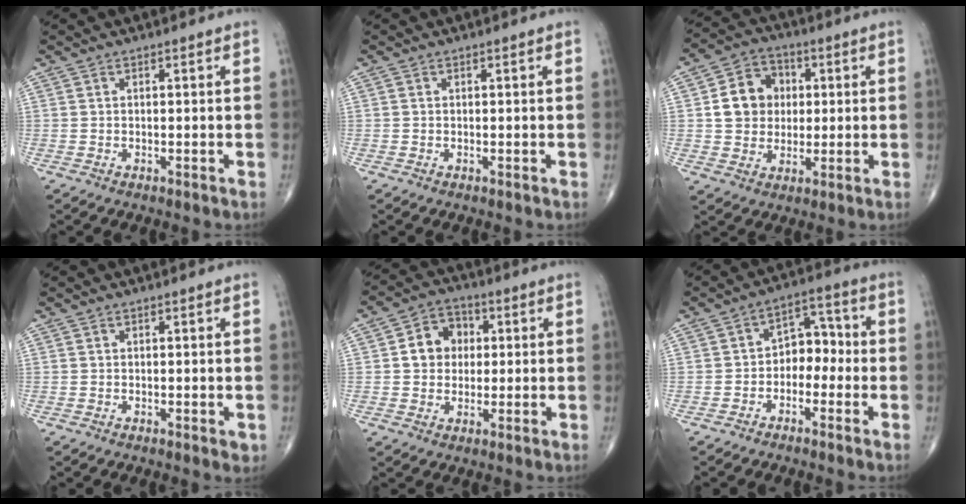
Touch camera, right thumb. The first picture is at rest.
{"total": 0.0}
{"total": 10.2, "force": [1.3, 8.7, 5.2], "torque": [-0.056, 0.009, 0.017]}
{"total": 1.1, "force": [-0.1, 0.6, 0.9], "torque": [-0.009, -0.003, 0.000]}
{"total": 7.8, "force": [1.1, 6.6, 4.0], "torque": [-0.032, 0.011, 0.009]}
{"total": 6.6, "force": [-1.8, 4.7, 4.2], "torque": [-0.032, 0.041, -0.043]}